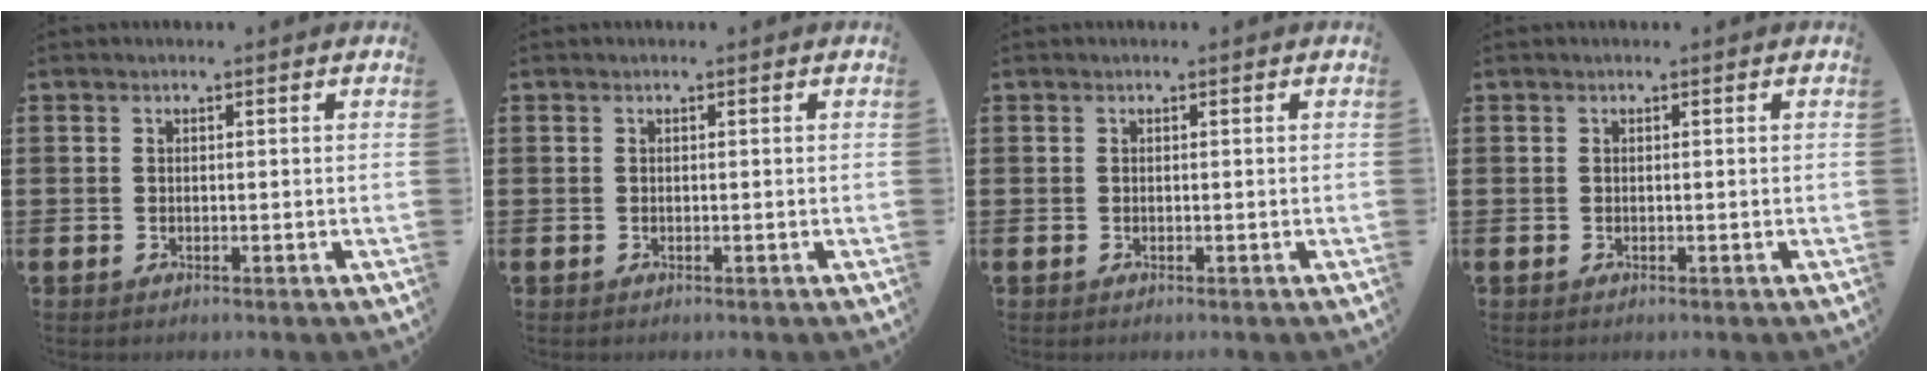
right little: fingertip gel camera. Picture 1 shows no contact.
{"total": 0.0}
{"total": 0.0}
{"total": 0.0}